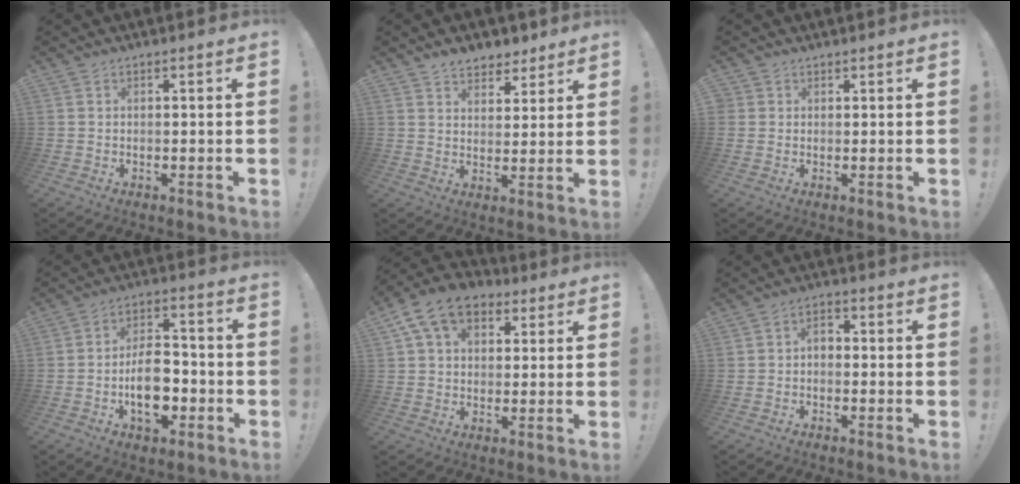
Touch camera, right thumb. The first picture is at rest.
{"total": 6.8, "force": [5.4, 3.9, 1.5], "torque": [-0.016, -0.036, 0.102]}
{"total": 1.8, "force": [1.3, 1.3, -0.2], "torque": [0.007, -0.005, 0.024]}
{"total": 14.3, "force": [-5.1, 8.6, 10.2], "torque": [-0.160, 0.035, -0.083]}
{"total": 12.6, "force": [5.5, 8.7, 7.1], "torque": [-0.124, -0.011, 0.109]}
{"total": 3.0, "force": [-0.9, 1.9, 2.2], "torque": [-0.043, 0.009, -0.016]}